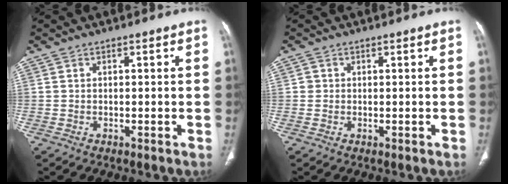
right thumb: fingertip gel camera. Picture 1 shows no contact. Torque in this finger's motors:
{"motor_torque": [0.00, -0.09, 0.02, 0.50, -0.05]}